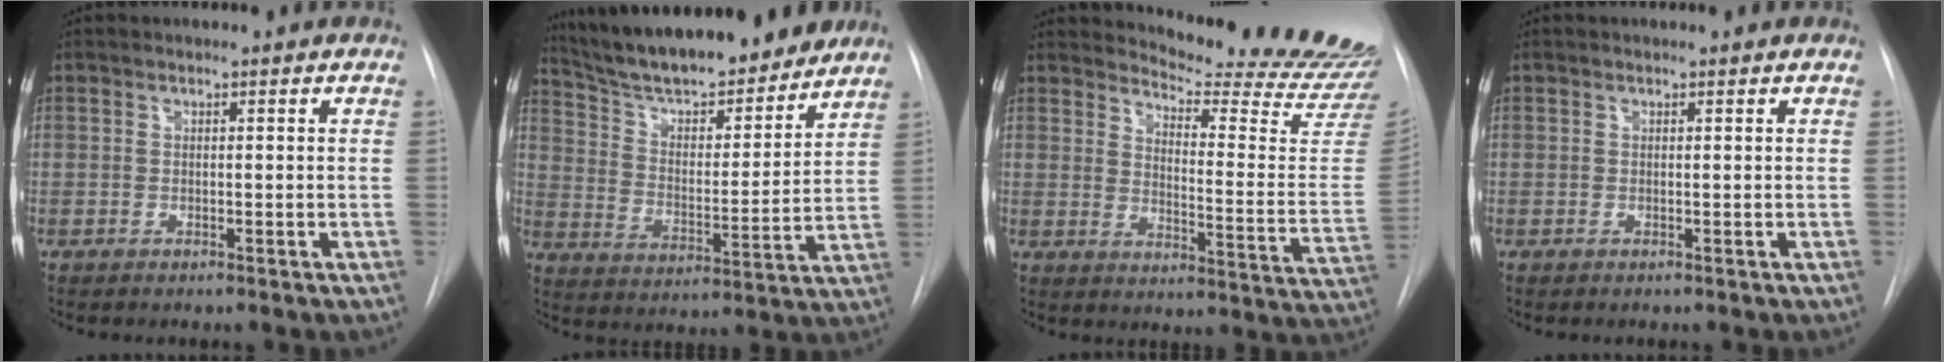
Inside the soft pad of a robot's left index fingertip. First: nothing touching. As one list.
[{"total": 15.7, "force": [14.0, 3.1, 6.4], "torque": [-0.104, 0.012, 0.229]}, {"total": 20.4, "force": [19.9, 0.1, 4.5], "torque": [-0.066, -0.158, 0.228]}, {"total": 0.0}]